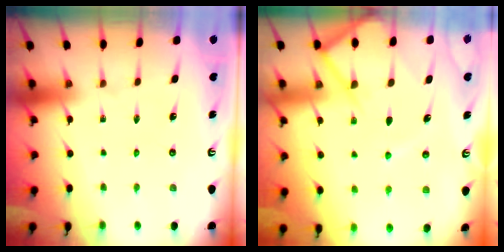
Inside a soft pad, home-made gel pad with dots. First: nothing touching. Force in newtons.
{"total": 8.4, "press": 8.4, "slide": 1.1}